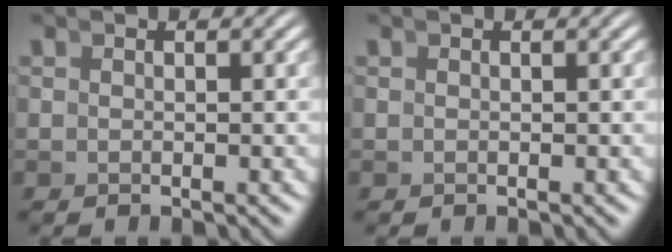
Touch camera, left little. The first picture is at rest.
{"total": 0.0}